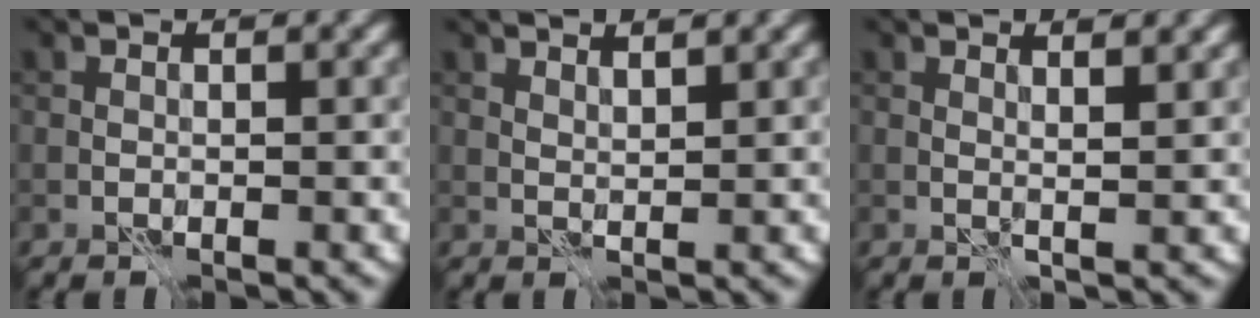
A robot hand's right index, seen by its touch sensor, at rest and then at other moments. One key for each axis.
{"total": 2.1, "fx": 1.8, "fy": 0.2, "fz": 1.1, "tx": -0.018, "ty": 0.001, "tz": 0.023}
{"total": 2.3, "fx": 1.5, "fy": 0.5, "fz": 1.7, "tx": -0.020, "ty": 0.004, "tz": 0.010}